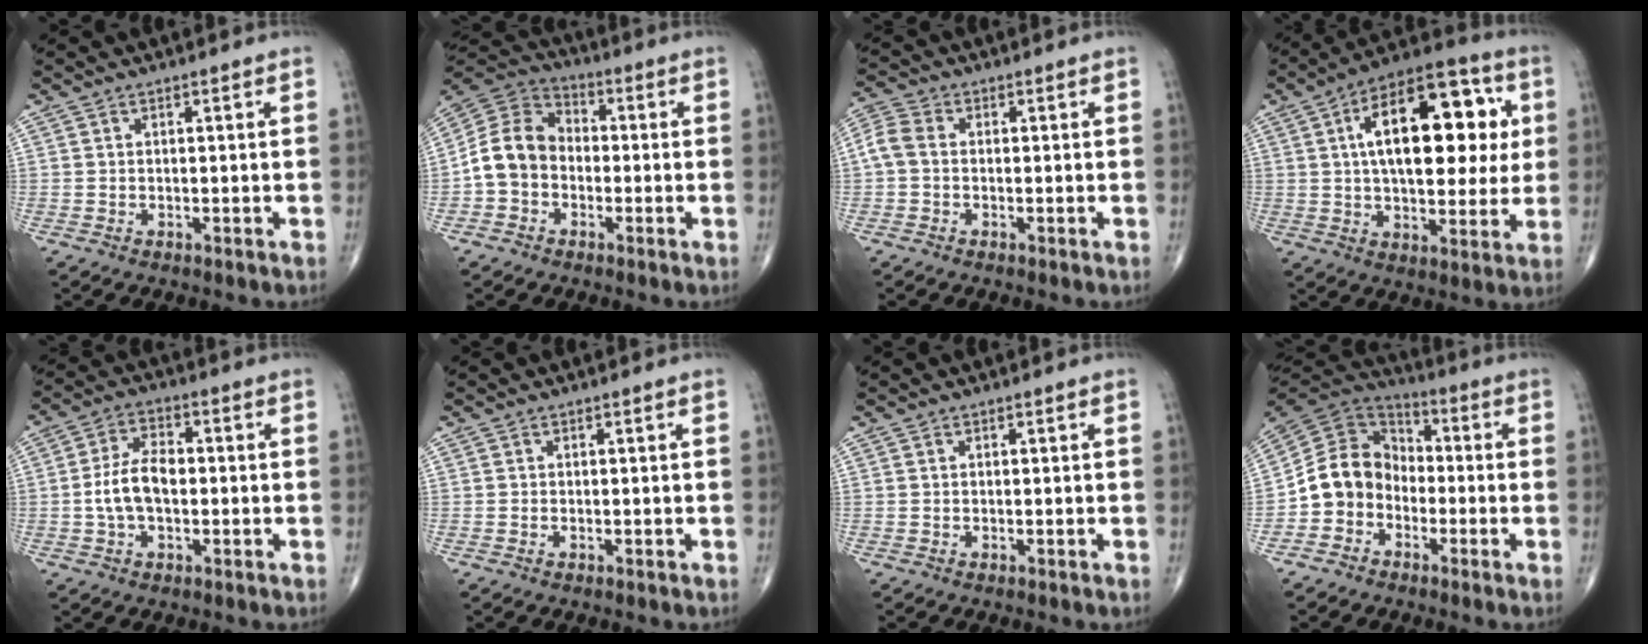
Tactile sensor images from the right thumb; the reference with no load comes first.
{"total": 10.7, "force": [-1.9, 8.6, 6.1], "torque": [-0.105, 0.038, -0.051]}
{"total": 4.7, "force": [-0.2, 3.4, 3.3], "torque": [-0.076, 0.013, -0.016]}
{"total": 22.8, "force": [4.7, 11.5, 19.1], "torque": [-0.258, 0.012, 0.060]}
{"total": 8.2, "force": [-0.7, 4.7, 6.7], "torque": [-0.129, 0.020, -0.019]}
{"total": 0.0}
{"total": 0.0}
{"total": 11.4, "force": [-3.3, 9.5, 5.2], "torque": [-0.077, 0.057, -0.075]}